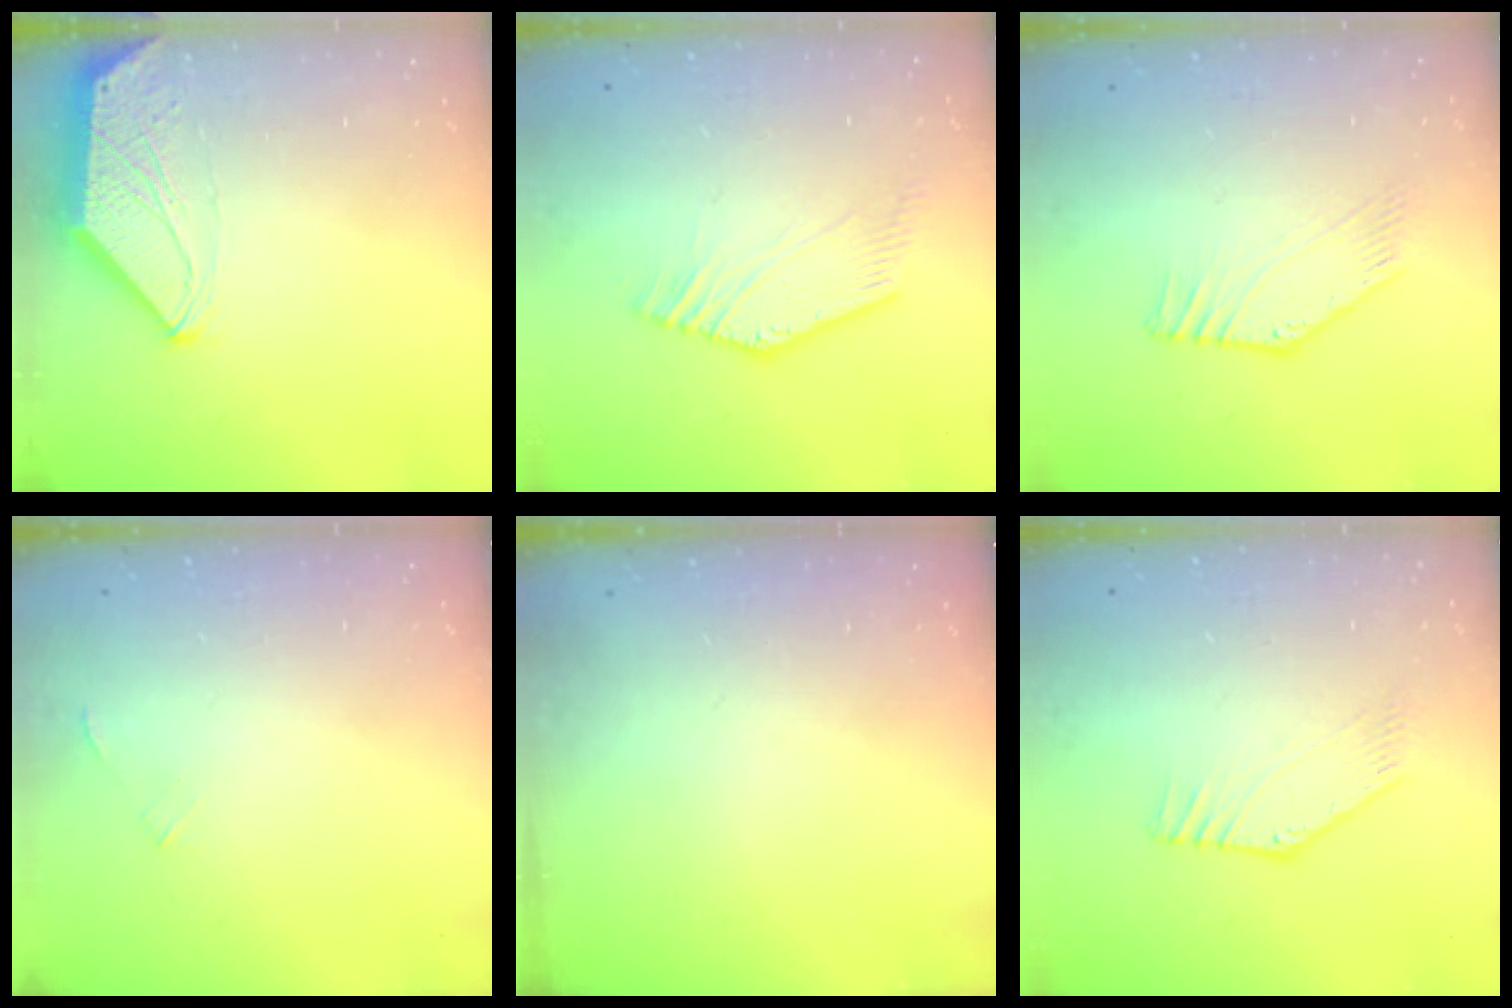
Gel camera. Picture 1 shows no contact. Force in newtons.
{"total": 0.6, "press": 0.0, "slide": 0.6}
{"total": 2.8, "press": 2.8, "slide": 0.0}
{"total": 0.0}
{"total": 0.0}
{"total": 2.8, "press": 2.8, "slide": 0.1}